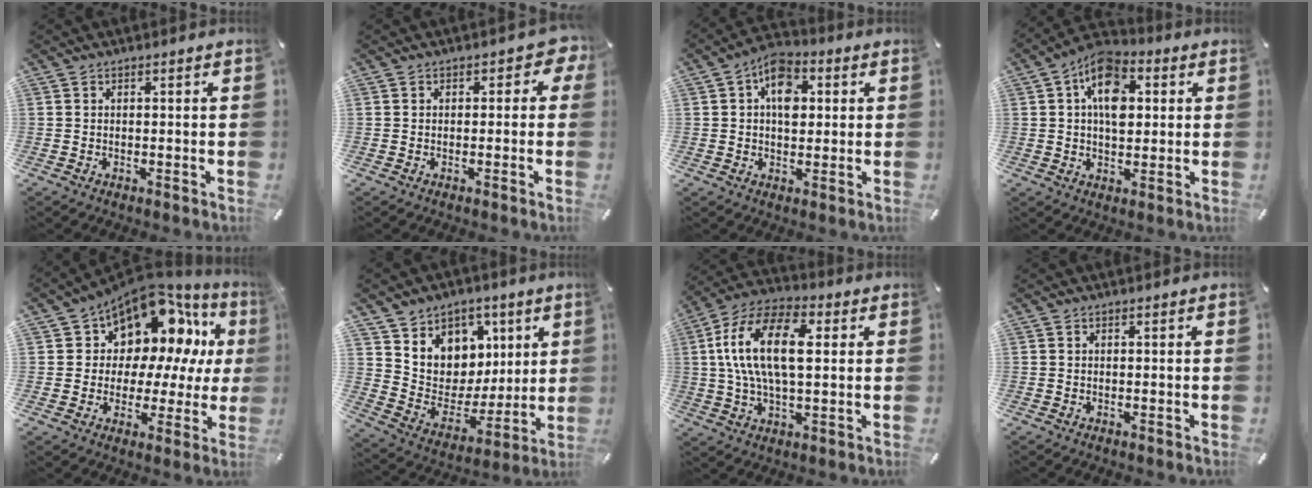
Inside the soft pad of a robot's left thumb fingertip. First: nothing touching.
{"total": 3.3, "force": [0.6, 2.4, 2.2], "torque": [-0.020, 0.002, 0.004]}
{"total": 9.2, "force": [2.2, 6.3, 6.4], "torque": [-0.086, 0.003, 0.039]}
{"total": 11.8, "force": [3.0, 7.8, 8.3], "torque": [-0.121, 0.001, 0.056]}
{"total": 12.3, "force": [7.6, 8.1, 5.2], "torque": [-0.088, -0.071, 0.136]}
{"total": 9.9, "force": [3.9, 9.1, 0.2], "torque": [-0.011, -0.050, 0.084]}
{"total": 16.7, "force": [3.0, 9.0, 13.8], "torque": [-0.292, 0.007, 0.046]}
{"total": 0.0}